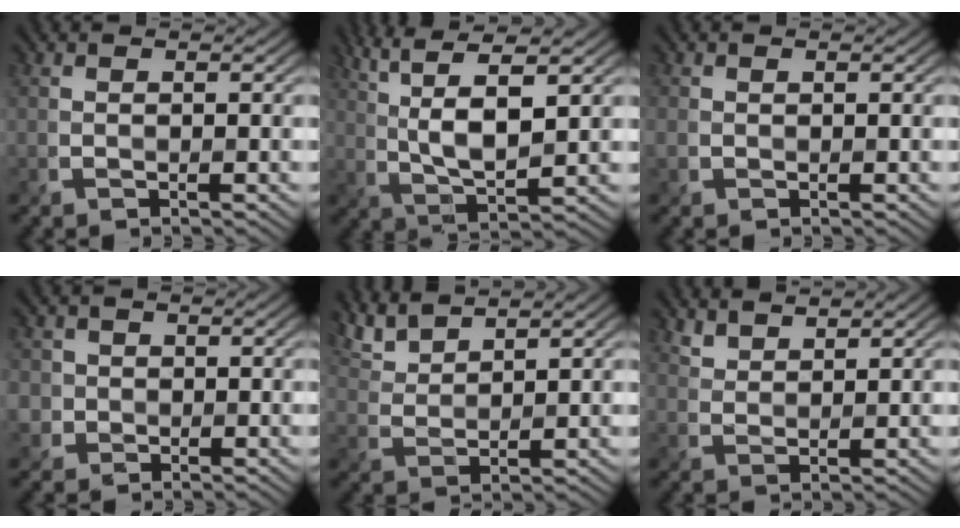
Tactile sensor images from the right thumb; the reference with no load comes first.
{"total": 8.7, "force": [3.4, 2.3, 7.6], "torque": [-0.165, 0.011, 0.067]}
{"total": 1.0, "force": [0.2, 0.9, 0.5], "torque": [-0.015, -0.001, 0.004]}
{"total": 3.0, "force": [0.2, 3.0, 0.4], "torque": [-0.014, -0.001, 0.000]}
{"total": 4.9, "force": [4.2, 0.9, 2.3], "torque": [-0.064, 0.009, 0.089]}
{"total": 2.6, "force": [2.3, 0.7, 0.8], "torque": [-0.023, 0.000, 0.055]}